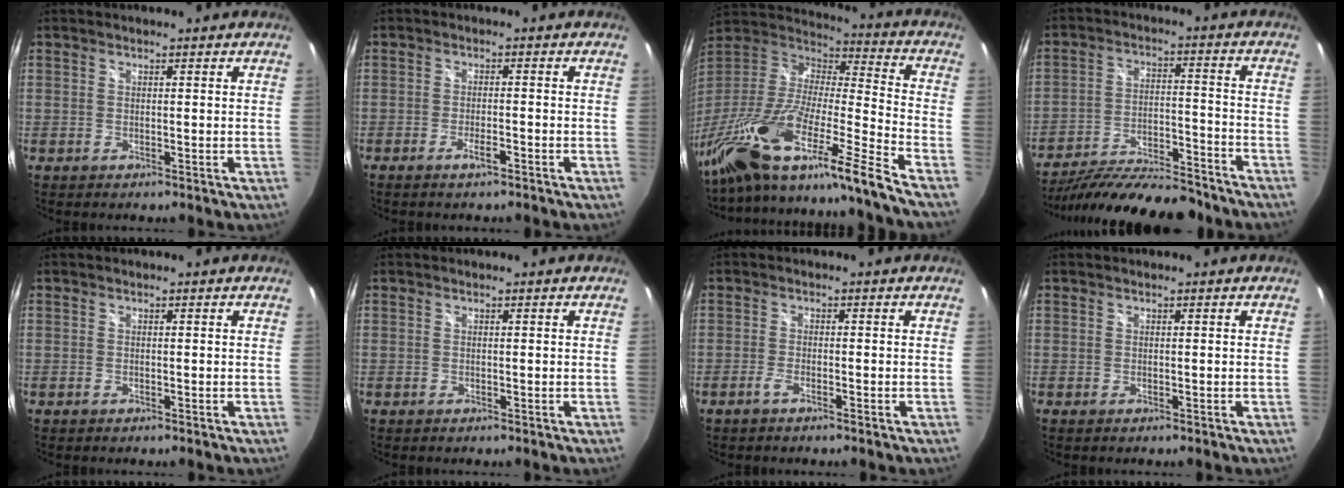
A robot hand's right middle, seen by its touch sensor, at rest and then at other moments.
{"total": 2.5, "force": [-1.9, 0.3, 1.6], "torque": [-0.039, 0.001, -0.033]}
{"total": 29.2, "force": [-20.8, 1.6, 20.5], "torque": [-0.323, -0.070, -0.364]}
{"total": 21.3, "force": [-18.5, 4.0, 9.8], "torque": [-0.181, -0.031, -0.275]}
{"total": 0.0}
{"total": 0.0}
{"total": 1.7, "force": [-1.3, 0.2, 1.1], "torque": [-0.031, -0.001, -0.029]}
{"total": 0.0}